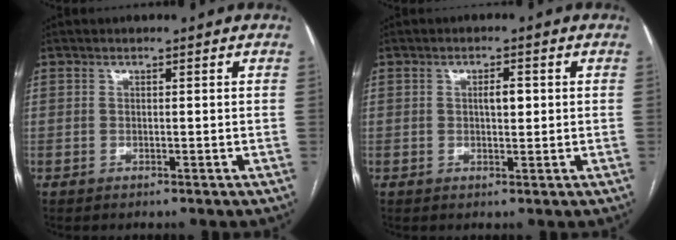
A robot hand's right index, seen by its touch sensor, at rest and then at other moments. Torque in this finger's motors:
{"motor_torque": [0.46, 0.09, 0.04, 0.04]}